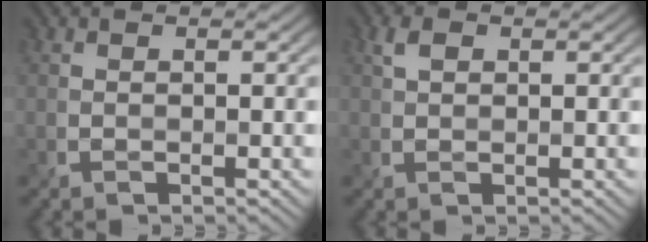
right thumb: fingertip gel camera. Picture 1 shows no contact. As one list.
[{"total": 1.7, "force": [0.6, 1.1, 1.1], "torque": [-0.026, 0.003, 0.011]}]